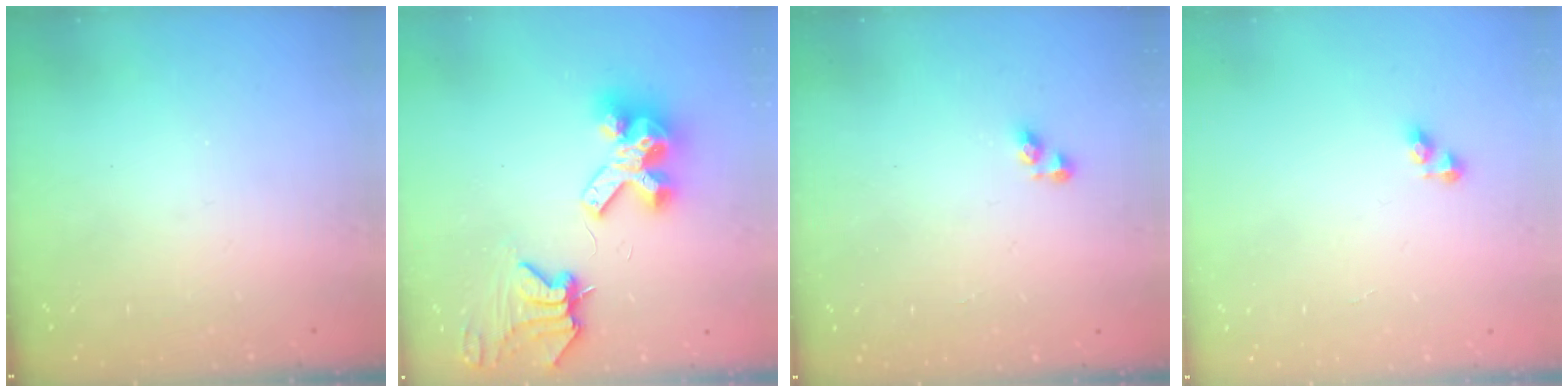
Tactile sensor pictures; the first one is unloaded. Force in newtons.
{"total": 11.6, "press": 11.5, "slide": 0.9}
{"total": 3.4, "press": 3.4, "slide": 0.1}
{"total": 3.1, "press": 3.1, "slide": 0.4}